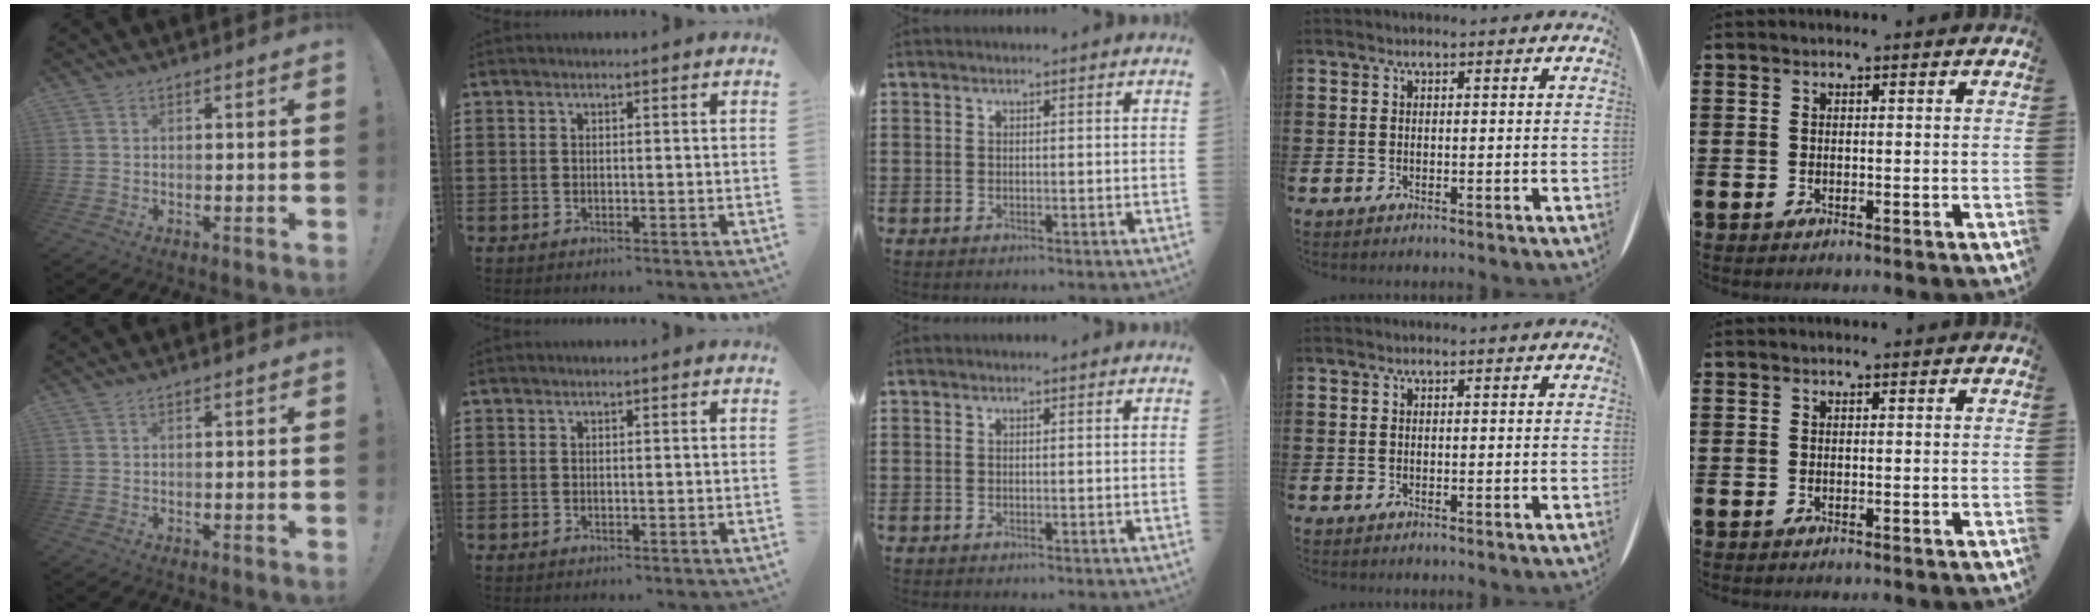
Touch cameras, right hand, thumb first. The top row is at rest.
{}